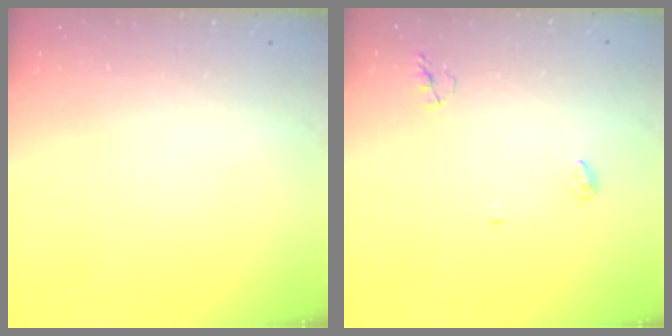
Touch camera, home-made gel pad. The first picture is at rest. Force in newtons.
{"total": 4.0, "press": 3.9, "slide": 0.3}